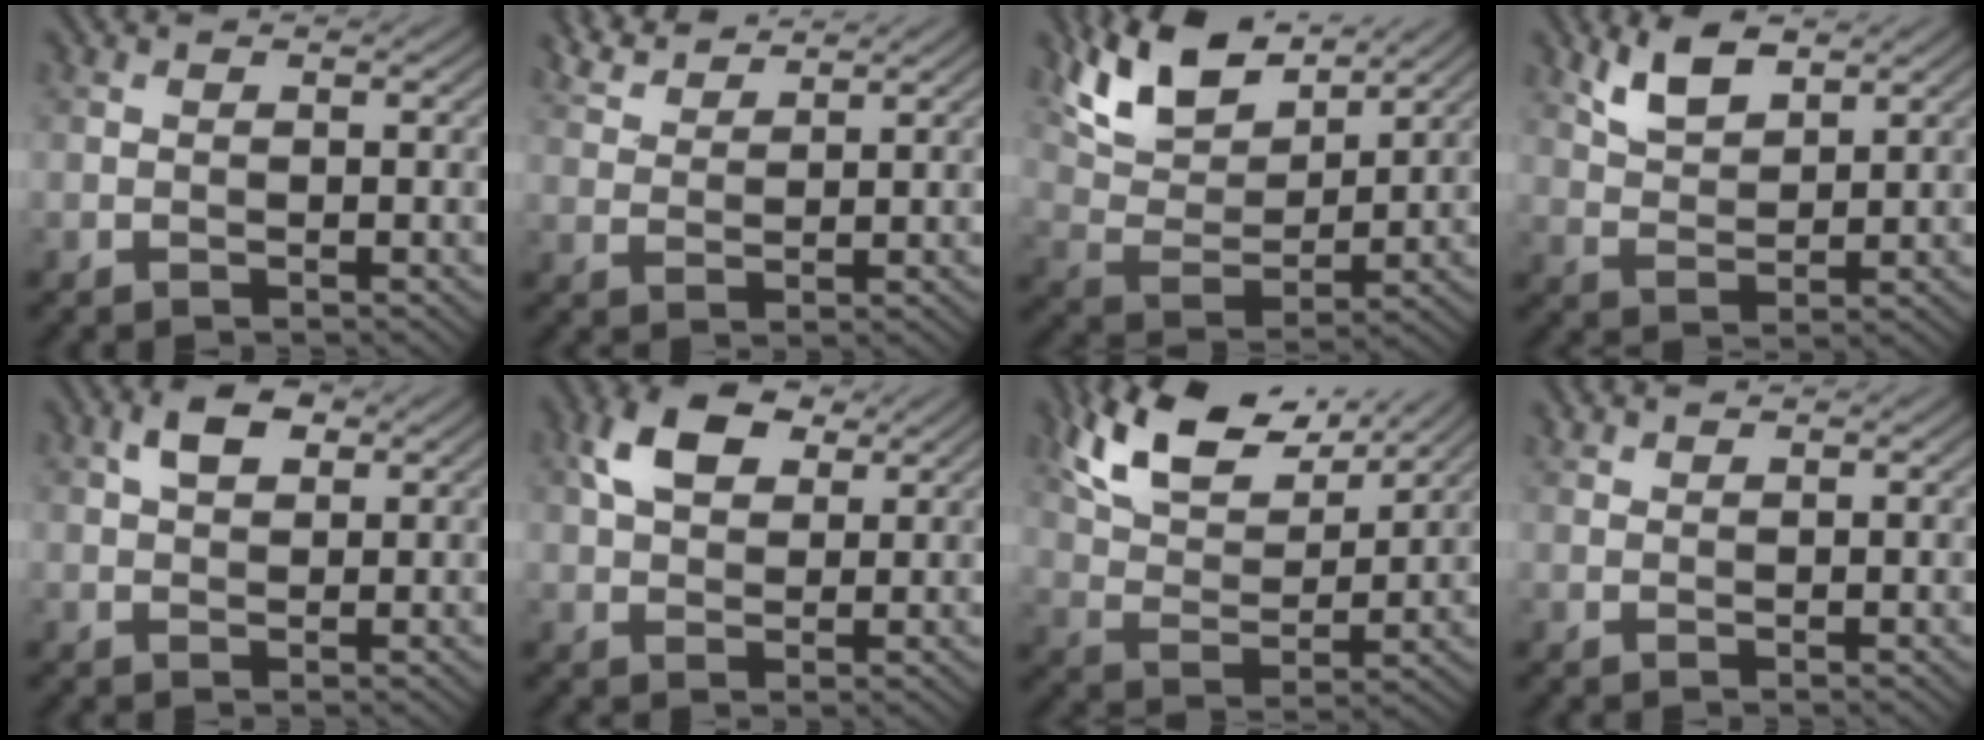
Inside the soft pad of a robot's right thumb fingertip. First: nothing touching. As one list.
[{"total": 4.2, "force": [3.8, 0.8, 1.6], "torque": [-0.046, 0.008, 0.082]}, {"total": 11.3, "force": [7.9, 4.7, 6.4], "torque": [-0.157, 0.011, 0.153]}, {"total": 5.3, "force": [3.6, 2.1, 3.3], "torque": [-0.079, 0.001, 0.078]}, {"total": 3.8, "force": [1.7, 2.1, 2.7], "torque": [-0.055, 0.007, 0.027]}, {"total": 6.7, "force": [3.0, 4.1, 4.4], "torque": [-0.093, 0.009, 0.051]}, {"total": 12.3, "force": [8.4, 5.2, 7.4], "torque": [-0.173, 0.010, 0.157]}, {"total": 1.2, "force": [1.1, 0.1, 0.3], "torque": [-0.012, 0.004, 0.027]}]